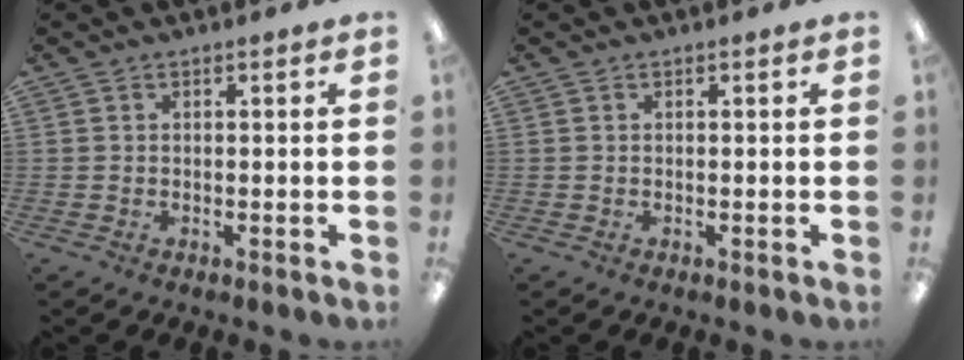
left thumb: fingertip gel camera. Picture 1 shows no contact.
{"total": 0.0}